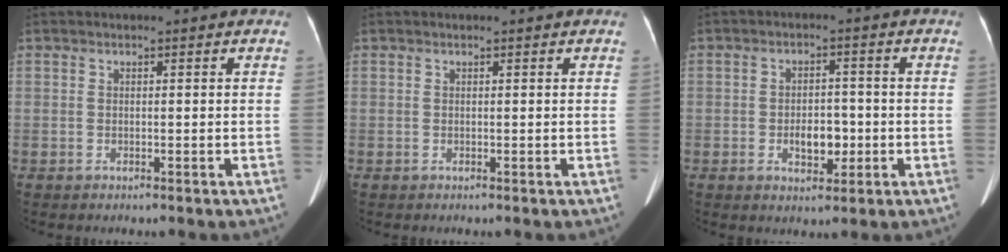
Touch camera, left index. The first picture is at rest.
{"total": 0.7, "force": [0.6, 0.0, 0.2], "torque": [-0.007, 0.005, 0.009]}
{"total": 4.6, "force": [-1.2, 2.7, 3.5], "torque": [-0.057, 0.005, -0.013]}